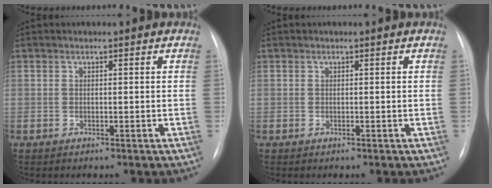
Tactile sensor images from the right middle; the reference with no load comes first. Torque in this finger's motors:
{"motor_torque": [0.41, -0.39, -0.05, -0.02]}